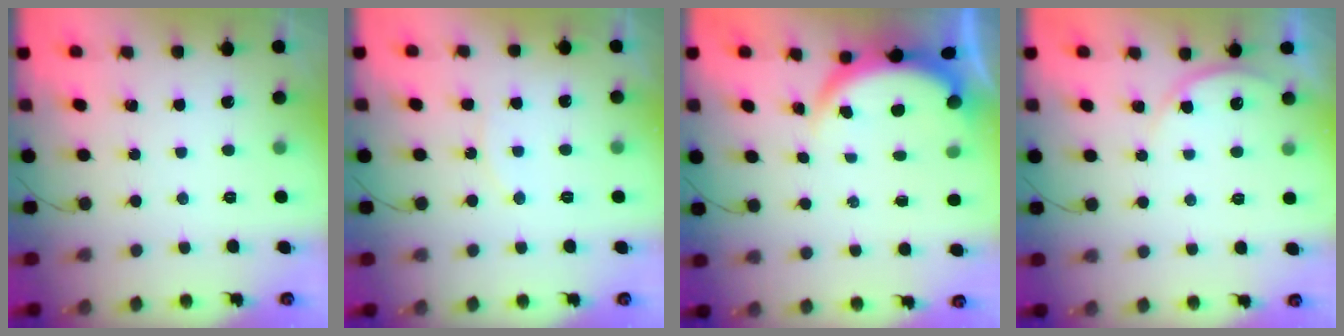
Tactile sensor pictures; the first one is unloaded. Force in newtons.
{"total": 5.9, "press": 5.5, "slide": 2.2}
{"total": 4.0, "press": 4.0, "slide": 0.1}
{"total": 3.6, "press": 3.4, "slide": 1.2}